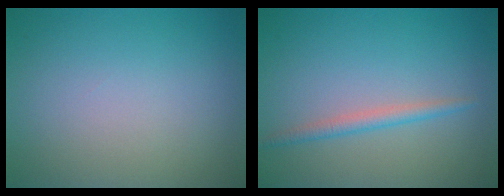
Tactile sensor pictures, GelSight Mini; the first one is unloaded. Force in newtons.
{"total": 1.7, "press": 1.7, "slide": 0.0}